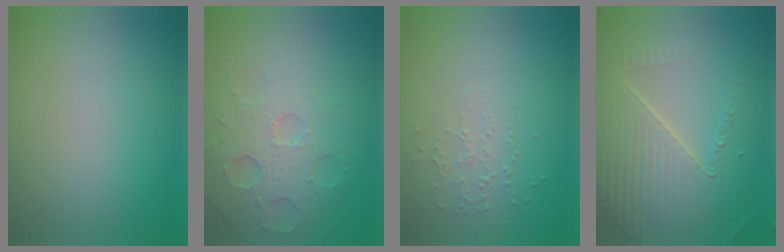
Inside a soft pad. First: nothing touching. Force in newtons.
{"total": 4.8, "press": 4.0, "slide": 2.5}
{"total": 1.0, "press": 0.6, "slide": 0.8}
{"total": 6.7, "press": 5.0, "slide": 4.5}